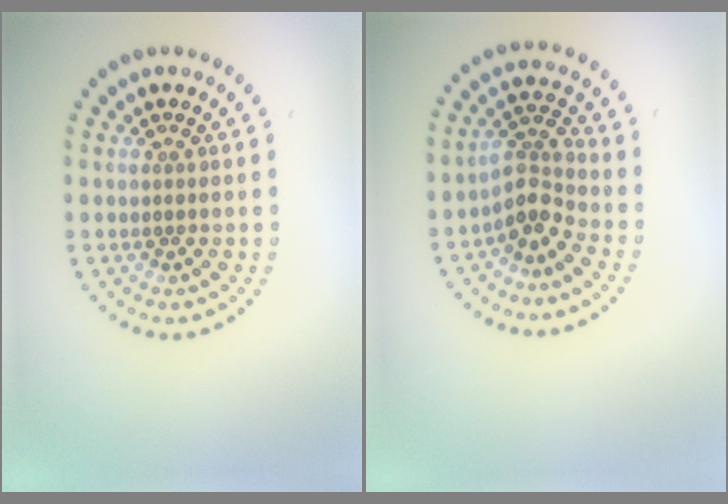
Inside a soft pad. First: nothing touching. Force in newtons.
{"total": 2.9, "press": 2.2, "slide": 1.9}